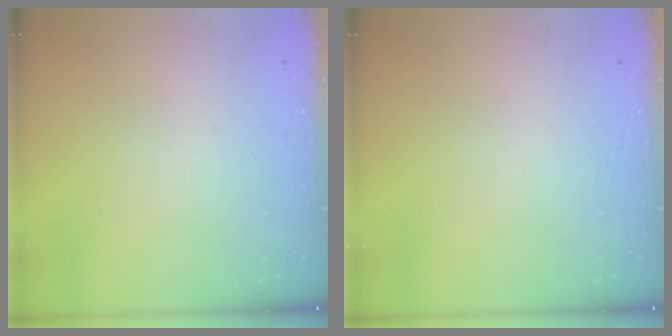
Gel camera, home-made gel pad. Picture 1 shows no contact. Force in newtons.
{"total": 0.0}